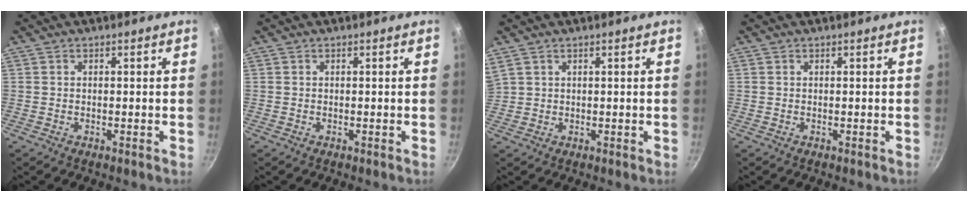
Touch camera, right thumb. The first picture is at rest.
{"total": 0.0}
{"total": 3.3, "force": [2.3, 2.0, 1.3], "torque": [-0.019, 0.007, 0.054]}
{"total": 0.0}